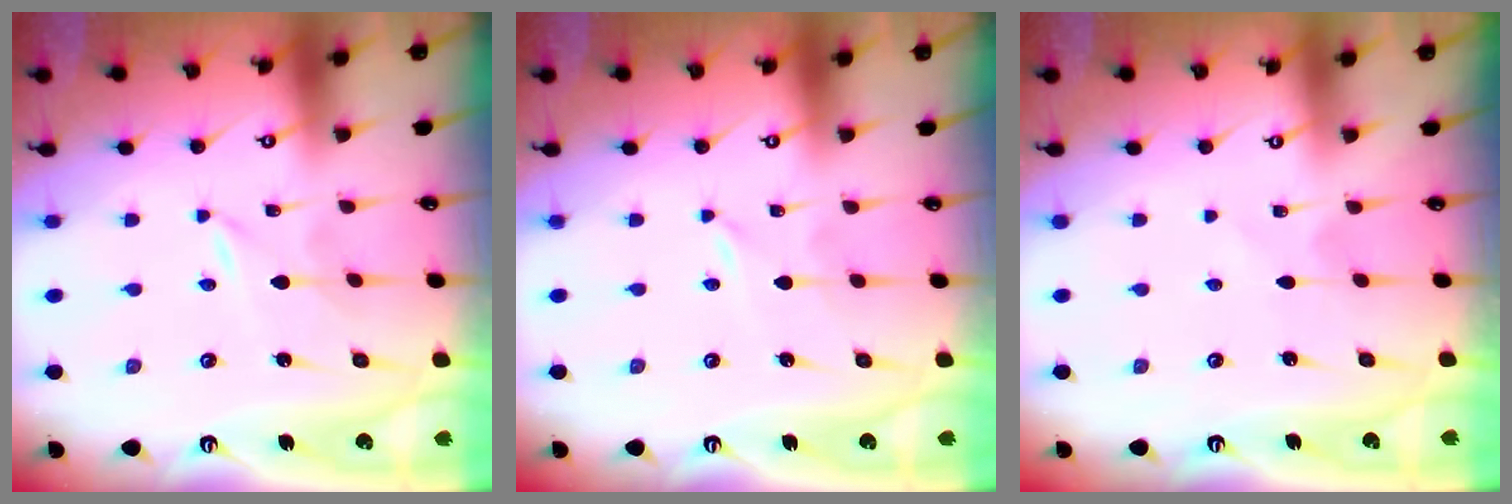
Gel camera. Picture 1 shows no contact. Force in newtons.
{"total": 0.0}
{"total": 2.3, "press": 2.3, "slide": 0.2}